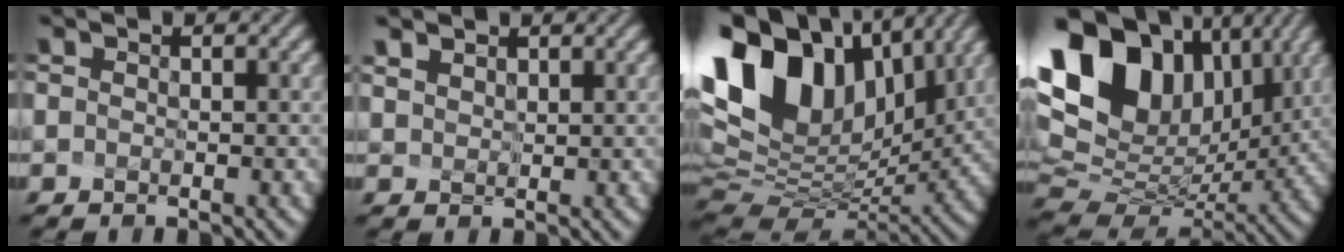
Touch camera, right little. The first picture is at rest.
{"total": 2.3, "force": [1.8, 1.2, 0.7], "torque": [-0.039, 0.007, 0.047]}
{"total": 15.6, "force": [6.4, 9.9, 10.2], "torque": [-0.222, 0.022, 0.132]}
{"total": 14.5, "force": [6.2, 9.7, 8.8], "torque": [-0.187, 0.023, 0.130]}